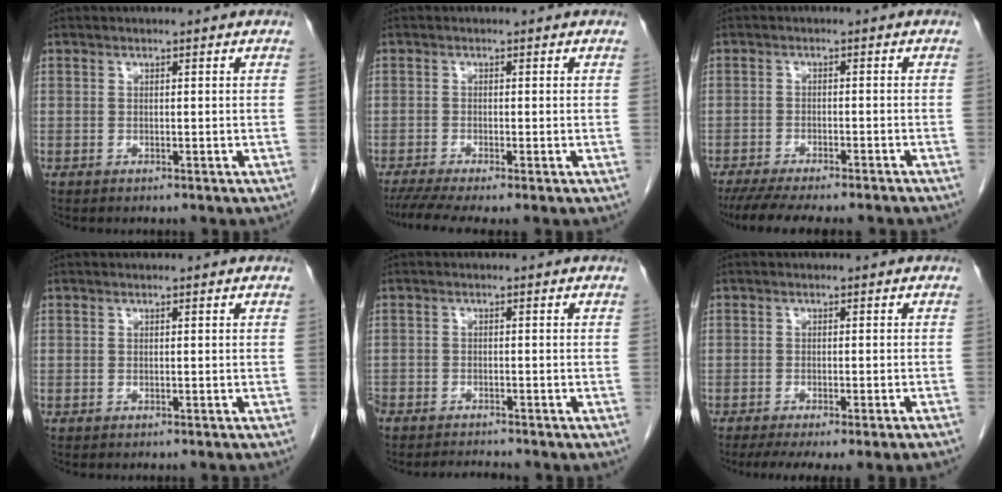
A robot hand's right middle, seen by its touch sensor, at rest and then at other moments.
{"total": 3.6, "force": [-2.9, 0.2, 2.1], "torque": [-0.040, -0.010, -0.050]}
{"total": 13.0, "force": [-11.3, 1.4, 6.2], "torque": [-0.089, -0.019, -0.156]}
{"total": 0.0}
{"total": 4.0, "force": [-3.9, 0.5, 0.5], "torque": [-0.010, -0.011, -0.066]}
{"total": 9.3, "force": [-7.6, -0.2, 5.3], "torque": [-0.056, -0.016, -0.104]}